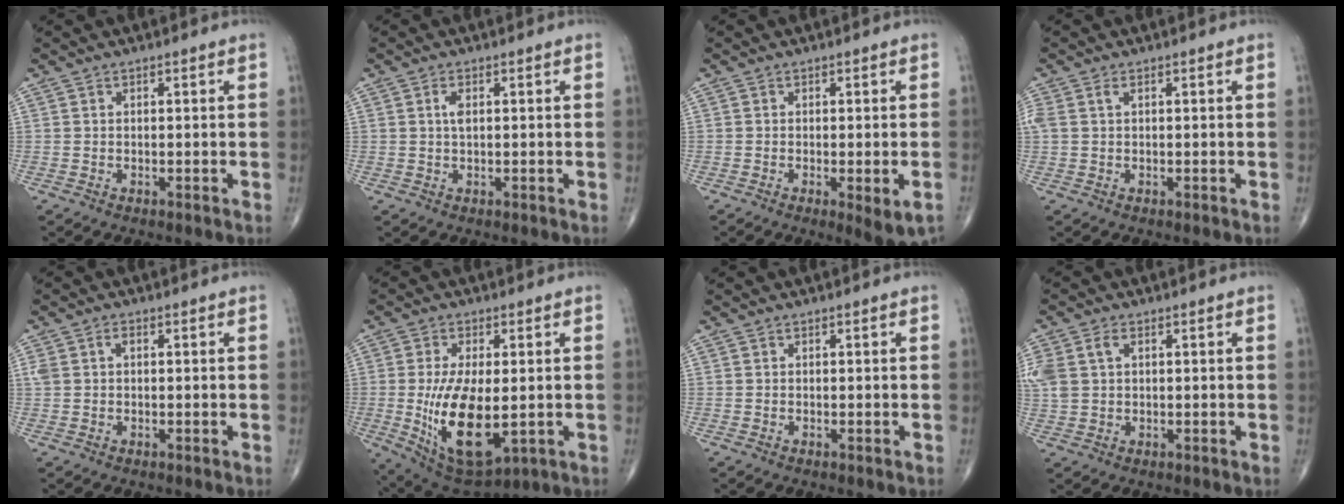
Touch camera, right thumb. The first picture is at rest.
{"total": 1.8, "force": [0.4, 0.8, 1.6], "torque": [-0.031, 0.002, 0.007]}
{"total": 4.9, "force": [-1.8, 1.1, 4.4], "torque": [-0.060, -0.009, -0.022]}
{"total": 2.2, "force": [0.7, 1.2, 1.8], "torque": [-0.061, 0.019, 0.019]}
{"total": 2.6, "force": [0.5, 1.7, 1.8], "torque": [-0.047, 0.018, 0.014]}
{"total": 15.8, "force": [-2.0, 7.2, 13.9], "torque": [-0.246, -0.021, -0.013]}
{"total": 0.0}
{"total": 8.0, "force": [2.1, 5.6, 5.3], "torque": [-0.152, 0.017, 0.049]}